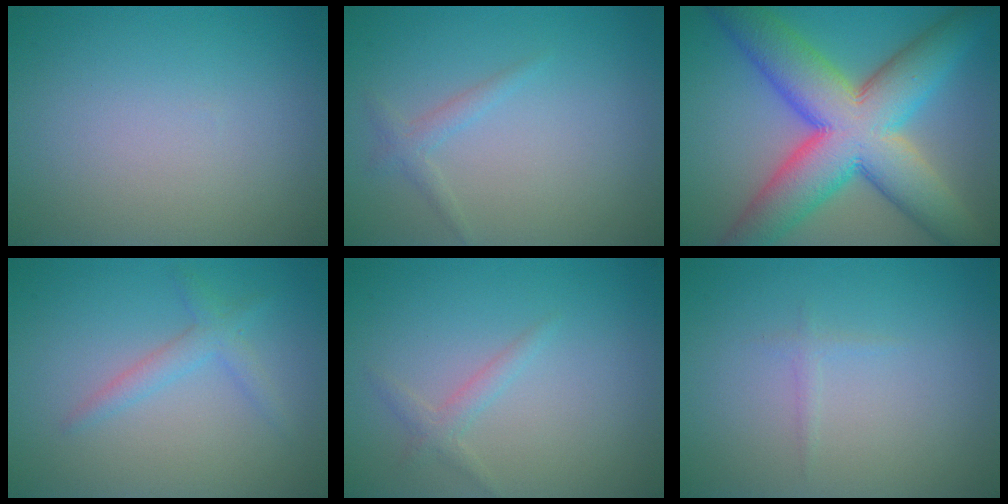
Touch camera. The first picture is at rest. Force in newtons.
{"total": 1.2, "press": 1.2, "slide": 0.1}
{"total": 13.6, "press": 13.6, "slide": 0.4}
{"total": 2.0, "press": 2.0, "slide": 0.2}
{"total": 1.4, "press": 1.4, "slide": 0.1}
{"total": 0.6, "press": 0.6, "slide": 0.0}